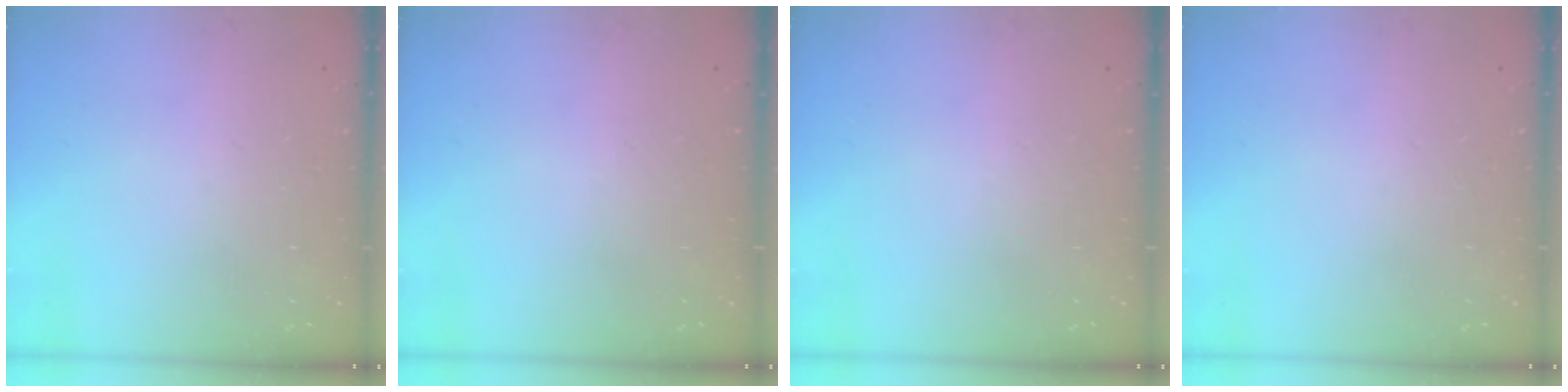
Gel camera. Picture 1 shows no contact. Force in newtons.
{"total": 0.0}
{"total": 0.0}
{"total": 0.0}